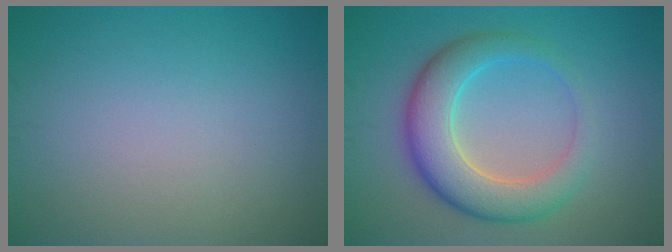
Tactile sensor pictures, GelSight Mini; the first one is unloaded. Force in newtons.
{"total": 6.5, "press": 6.5, "slide": 0.2}